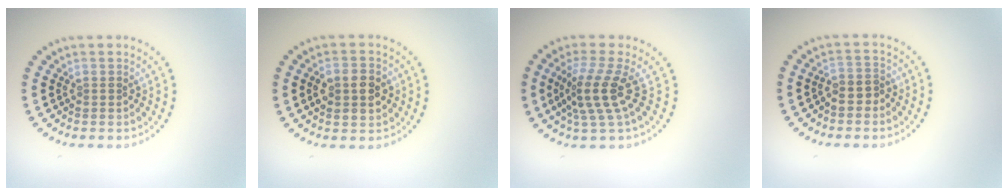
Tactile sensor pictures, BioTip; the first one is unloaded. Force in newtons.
{"total": 3.8, "press": 3.8, "slide": 0.1}
{"total": 3.7, "press": 2.7, "slide": 2.5}
{"total": 1.4, "press": 1.2, "slide": 0.7}